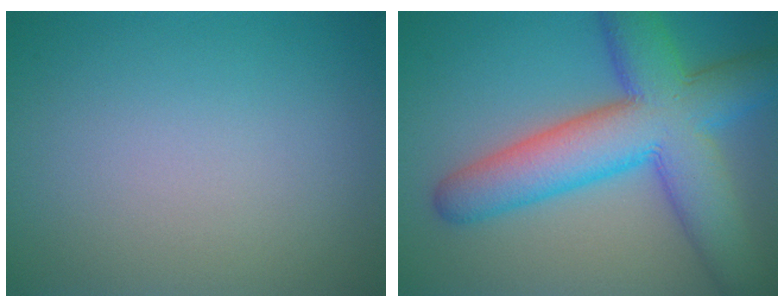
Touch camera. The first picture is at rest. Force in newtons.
{"total": 11.0, "press": 11.0, "slide": 0.4}